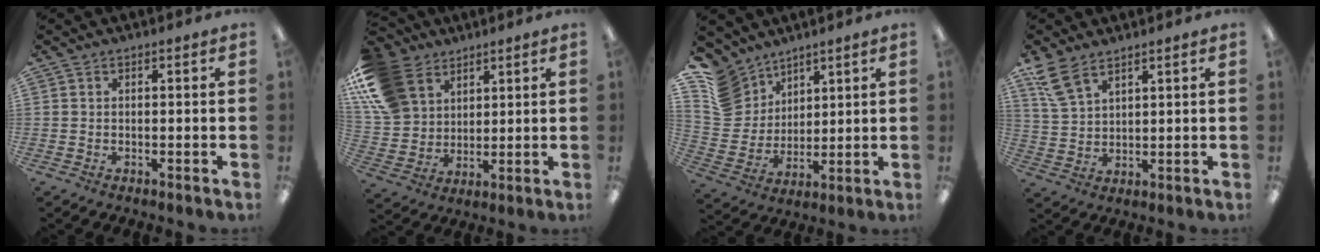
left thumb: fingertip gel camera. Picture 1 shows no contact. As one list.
[{"total": 15.8, "force": [8.1, 11.8, 6.6], "torque": [-0.165, -0.024, 0.164]}, {"total": 12.8, "force": [8.6, 9.0, 2.9], "torque": [-0.090, -0.048, 0.175]}, {"total": 7.9, "force": [6.1, 3.4, 3.8], "torque": [-0.089, -0.020, 0.118]}]